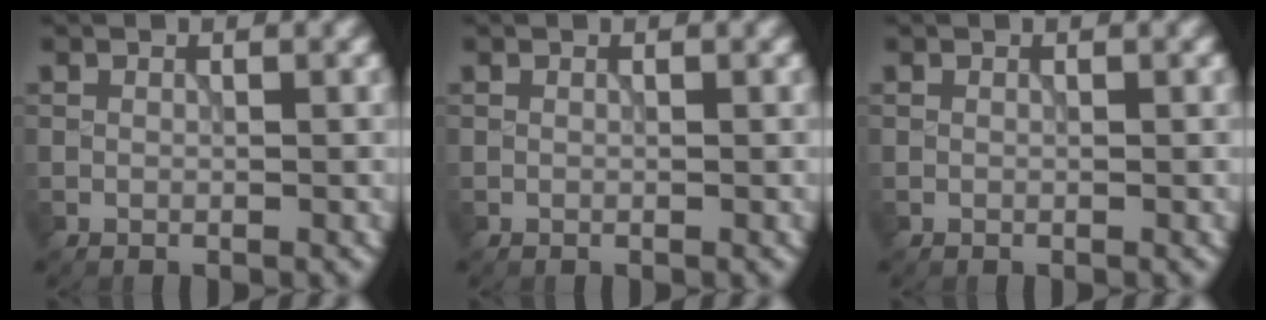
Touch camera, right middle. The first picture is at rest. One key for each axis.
{"total": 0.0}
{"total": 0.0}